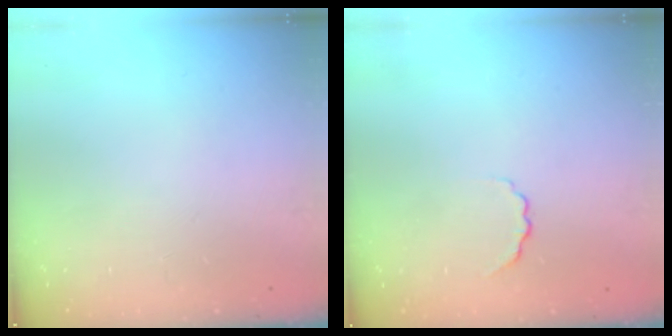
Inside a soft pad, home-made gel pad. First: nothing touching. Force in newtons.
{"total": 2.5, "press": 2.4, "slide": 0.6}